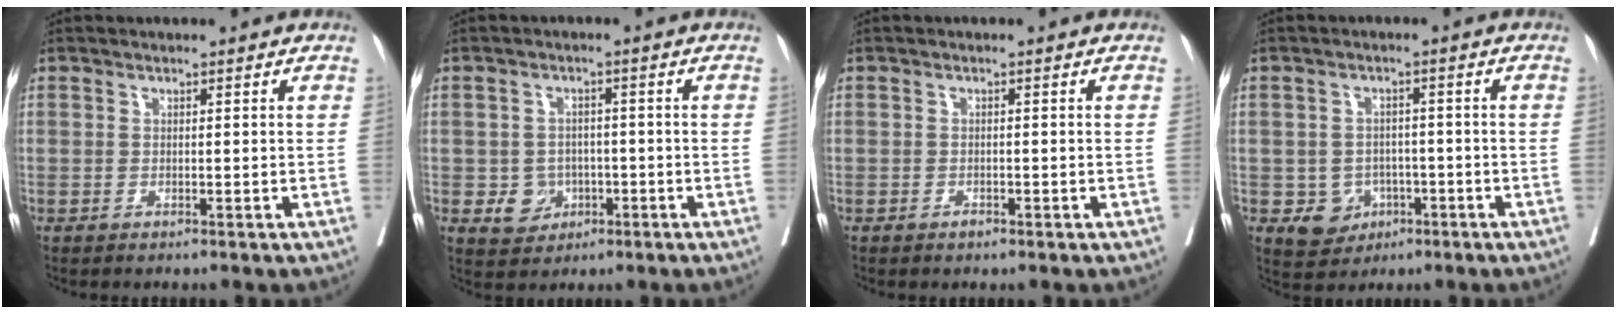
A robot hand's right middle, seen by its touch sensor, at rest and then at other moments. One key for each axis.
{"total": 4.2, "fx": -1.2, "fy": 3.8, "fz": 1.4, "tx": -0.012, "ty": 0.006, "tz": -0.011}
{"total": 0.9, "fx": -0.6, "fy": 0.4, "fz": 0.5, "tx": -0.009, "ty": 0.000, "tz": -0.007}
{"total": 4.8, "fx": -2.1, "fy": 4.2, "fz": 1.3, "tx": -0.013, "ty": 0.006, "tz": -0.023}